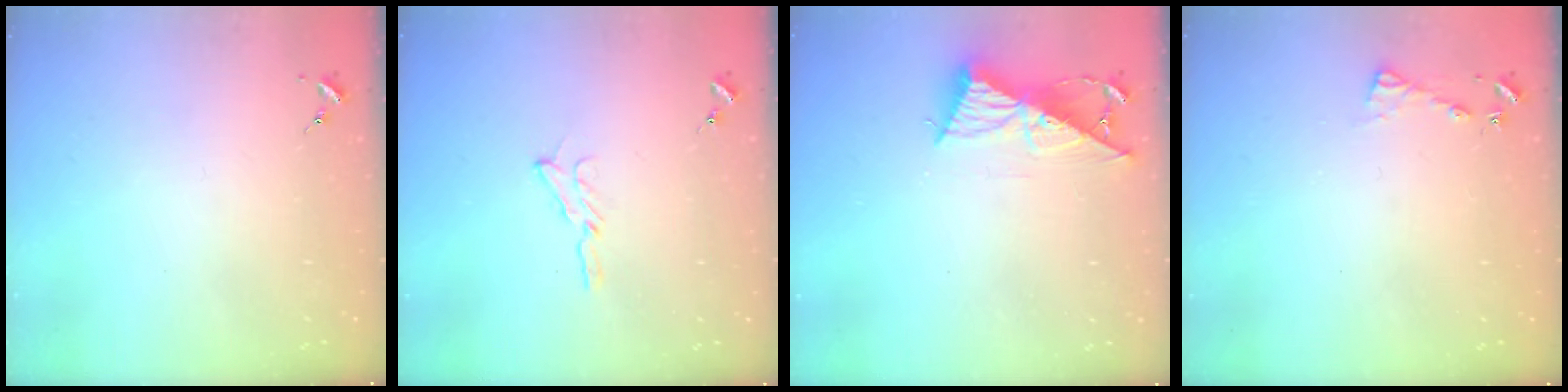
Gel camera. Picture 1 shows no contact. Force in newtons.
{"total": 5.3, "press": 5.2, "slide": 0.5}
{"total": 10.6, "press": 10.5, "slide": 0.8}
{"total": 4.3, "press": 4.3, "slide": 0.3}